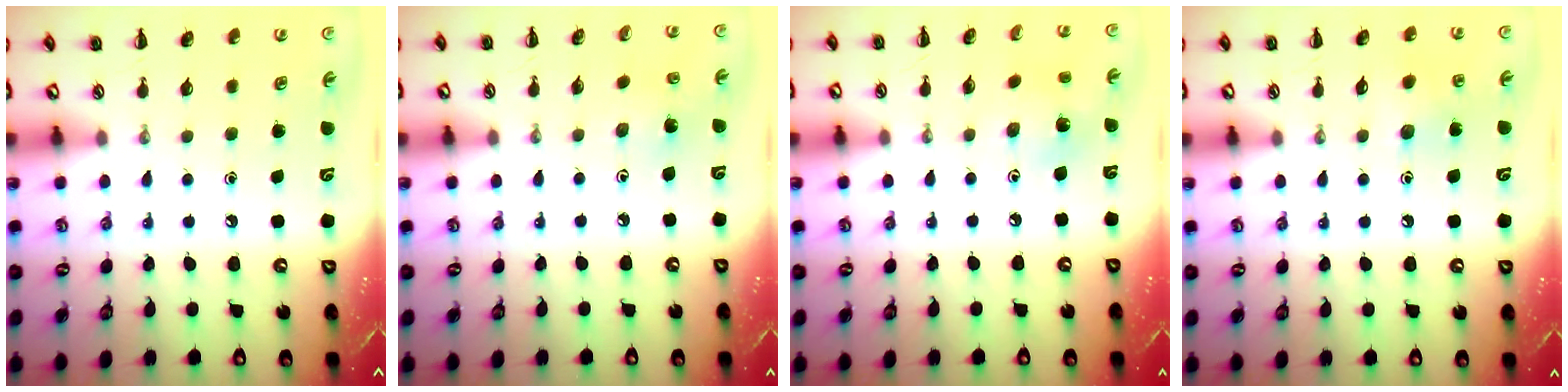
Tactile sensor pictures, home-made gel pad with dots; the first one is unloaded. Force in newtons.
{"total": 2.6, "press": 2.4, "slide": 0.8}
{"total": 3.1, "press": 3.0, "slide": 0.5}
{"total": 7.0, "press": 6.8, "slide": 1.8}